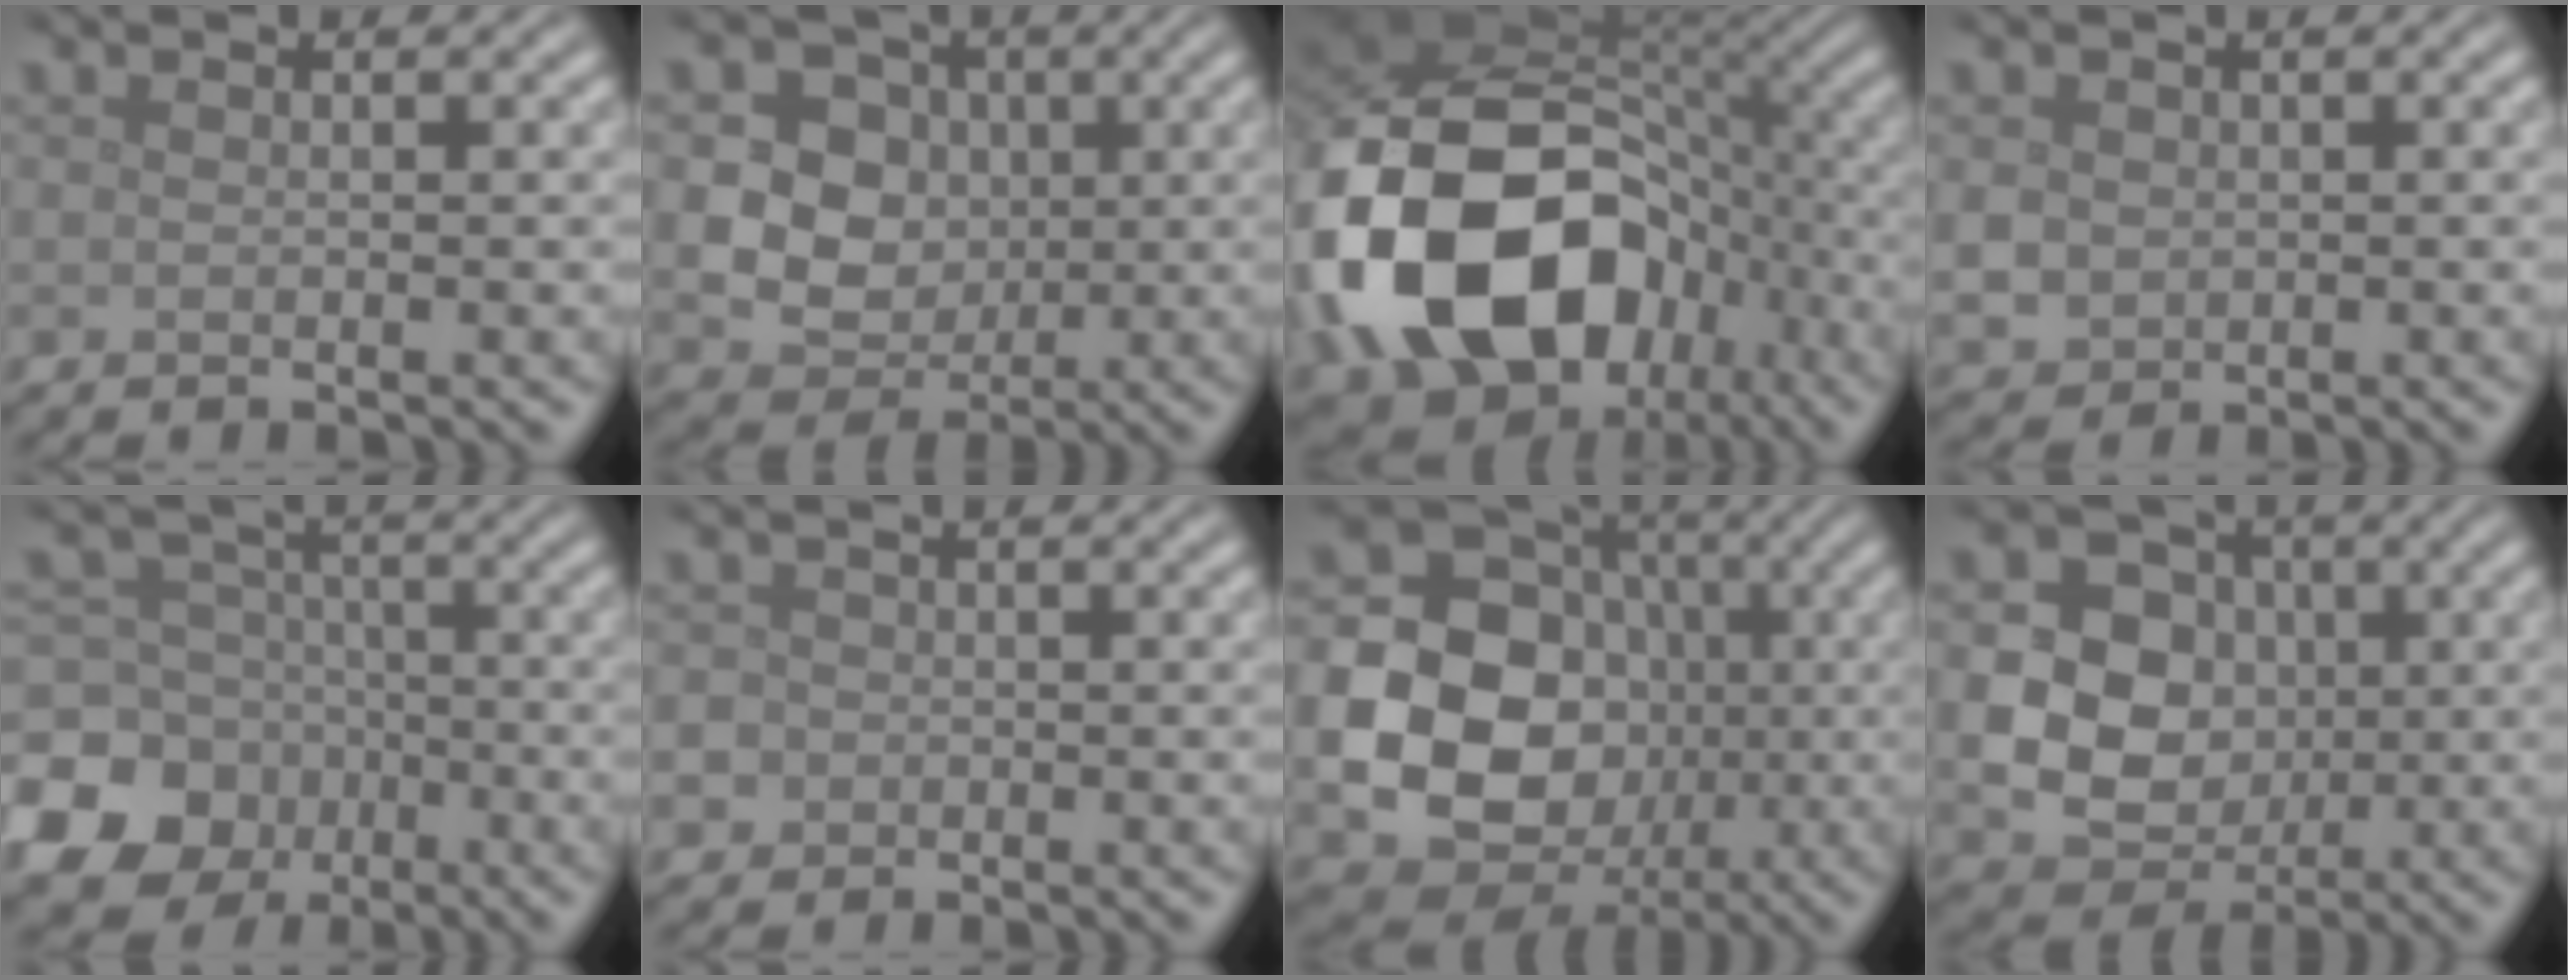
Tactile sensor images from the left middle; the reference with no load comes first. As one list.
[{"total": 6.9, "force": [0.8, 5.9, 3.6], "torque": [-0.059, 0.015, -0.002]}, {"total": 18.3, "force": [-5.9, 13.5, 10.9], "torque": [-0.231, -0.033, -0.095]}, {"total": 2.4, "force": [0.2, 2.2, 1.0], "torque": [-0.028, -0.006, 0.006]}, {"total": 13.6, "force": [-6.3, 11.6, 3.5], "torque": [-0.102, -0.050, -0.125]}, {"total": 3.6, "force": [-1.3, 3.2, 0.9], "torque": [-0.007, 0.002, -0.038]}, {"total": 15.4, "force": [-1.5, 13.5, 7.2], "torque": [-0.146, -0.020, -0.044]}, {"total": 8.1, "force": [0.0, 6.8, 4.4], "torque": [-0.078, 0.001, -0.006]}]